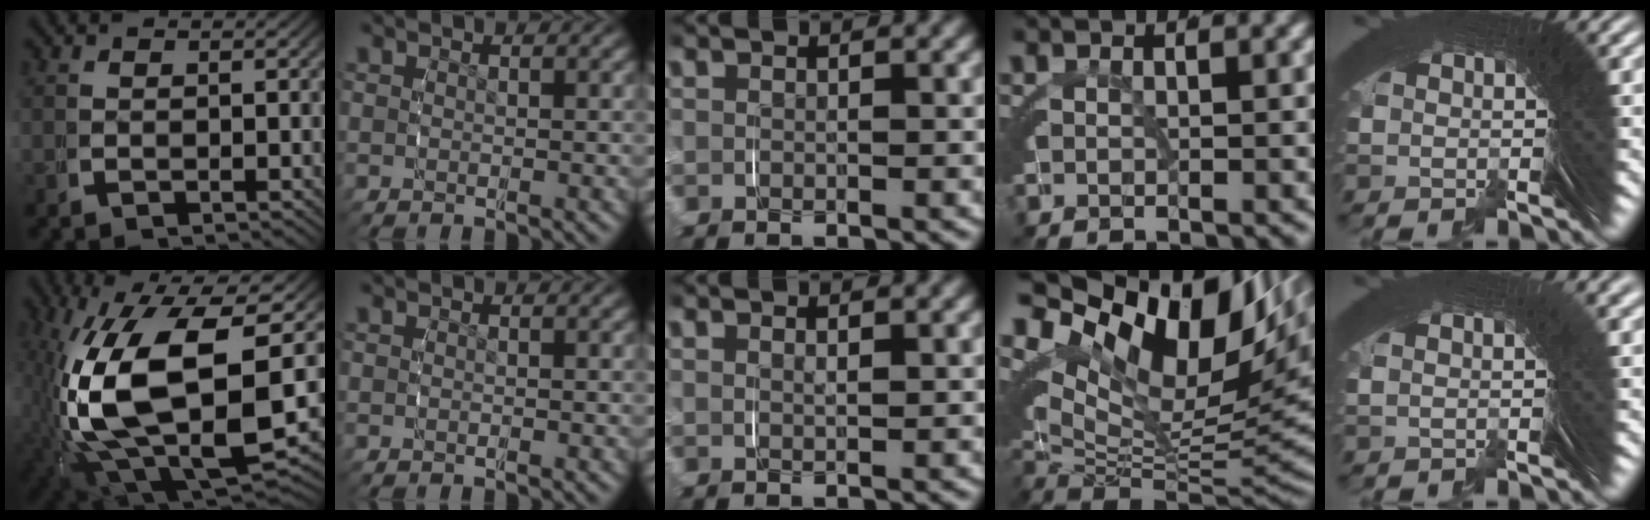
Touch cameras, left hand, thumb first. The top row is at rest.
{"thumb": {"total": 20.5, "force": [-1.7, 12.5, 16.2], "torque": [-0.374, -0.087, 0.018]}, "middle": {"total": 0.9, "force": [0.7, 0.0, 0.6], "torque": [-0.010, -0.004, 0.016]}, "ring": {"total": 18.5, "force": [6.2, 10.3, 14.1], "torque": [-0.198, 0.016, 0.094]}, "little": {"total": 1.8, "force": [0.7, 0.2, 1.6], "torque": [0.002, 0.020, 0.005]}}